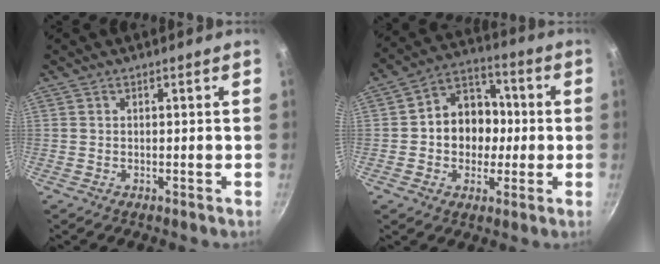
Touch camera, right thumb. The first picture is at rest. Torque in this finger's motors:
{"motor_torque": [-0.27, 0.75, 0.02, 0.09, 0.04]}